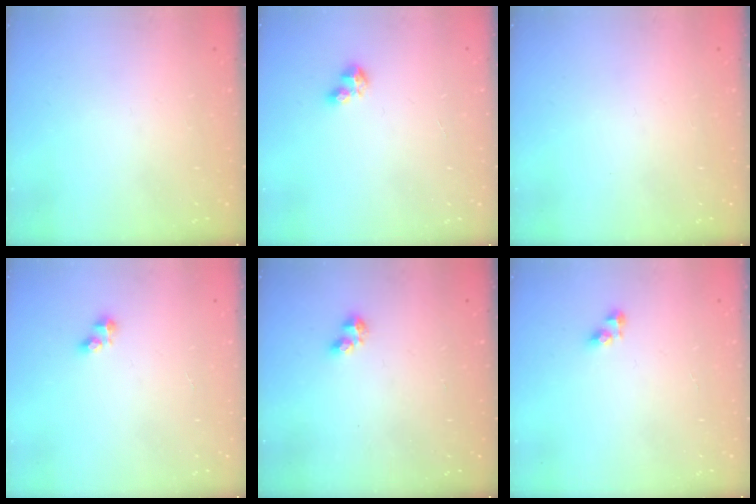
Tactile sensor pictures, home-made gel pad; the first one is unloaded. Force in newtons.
{"total": 3.7, "press": 3.7, "slide": 0.3}
{"total": 0.0}
{"total": 2.6, "press": 2.6, "slide": 0.2}
{"total": 2.4, "press": 2.3, "slide": 0.6}
{"total": 5.0, "press": 5.0, "slide": 0.5}